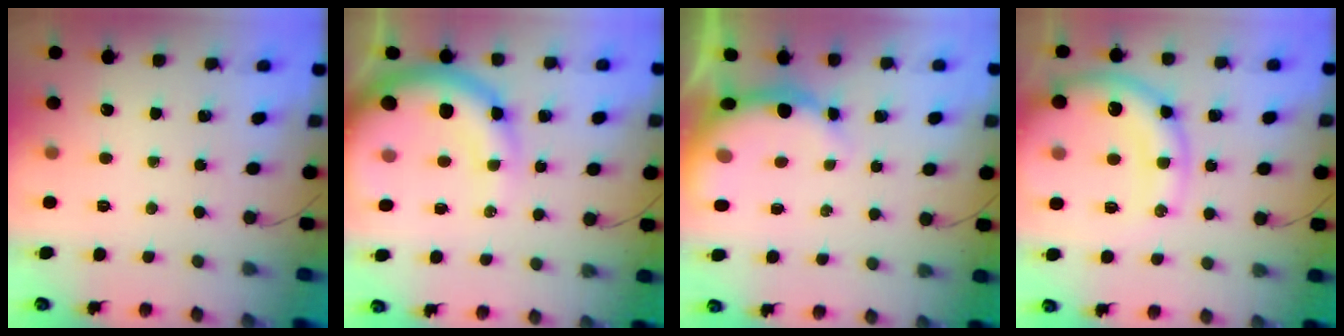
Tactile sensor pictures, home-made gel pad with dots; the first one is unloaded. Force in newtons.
{"total": 14.0, "press": 13.6, "slide": 3.6}
{"total": 8.3, "press": 8.2, "slide": 1.5}
{"total": 15.9, "press": 15.5, "slide": 3.2}